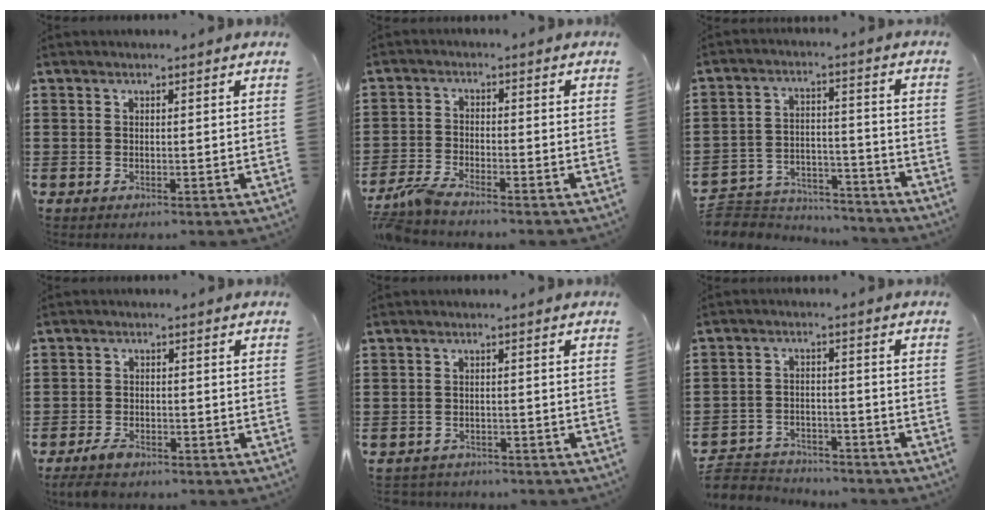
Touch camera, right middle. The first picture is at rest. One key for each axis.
{"total": 3.9, "fx": -3.5, "fy": 0.4, "fz": 1.6, "tx": -0.057, "ty": -0.008, "tz": -0.077}
{"total": 5.7, "fx": -5.5, "fy": 1.4, "fz": 0.1, "tx": -0.016, "ty": 0.009, "tz": -0.118}
{"total": 2.8, "fx": -2.3, "fy": 1.1, "fz": 1.0, "tx": -0.035, "ty": 0.000, "tz": -0.052}
{"total": 1.8, "fx": -1.7, "fy": 0.5, "fz": -0.3, "tx": -0.001, "ty": 0.002, "tz": -0.040}
{"total": 4.6, "fx": -4.5, "fy": 1.2, "fz": -0.3, "tx": -0.006, "ty": 0.009, "tz": -0.097}